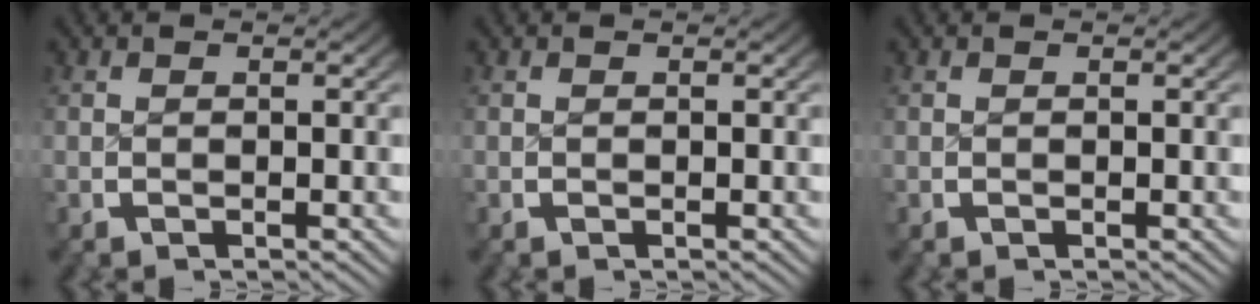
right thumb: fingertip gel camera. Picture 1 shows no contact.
{"total": 0.0}
{"total": 0.0}